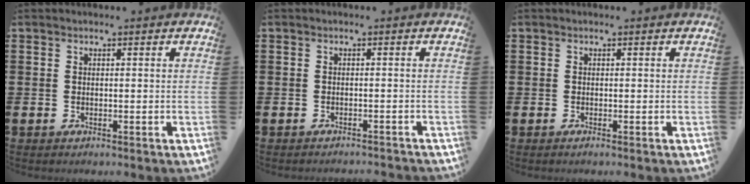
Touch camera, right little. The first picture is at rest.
{"total": 0.8, "force": [-0.8, -0.1, 0.0], "torque": [-0.001, -0.001, -0.016]}
{"total": 0.0}